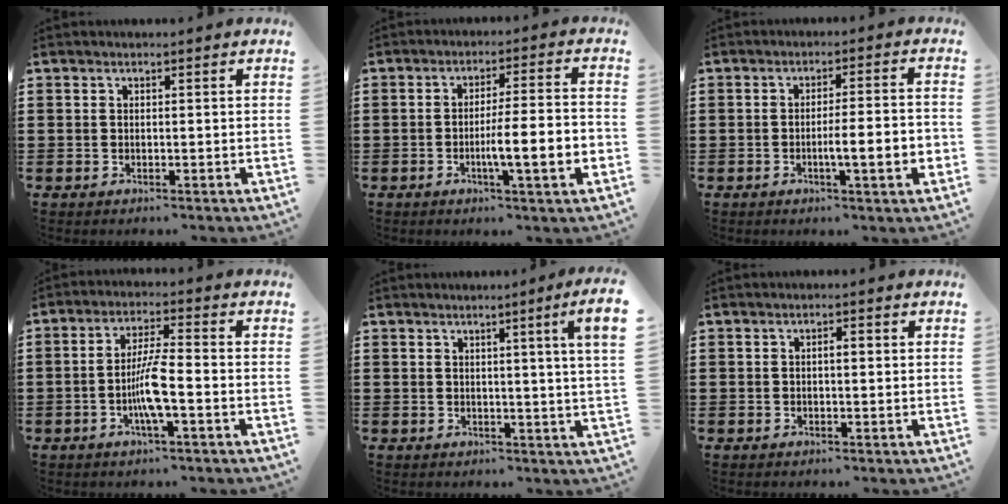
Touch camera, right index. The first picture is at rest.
{"total": 7.8, "force": [-2.2, 0.5, 7.5], "torque": [-0.115, -0.011, -0.041]}
{"total": 6.3, "force": [-1.7, 0.4, 6.0], "torque": [-0.090, -0.009, -0.031]}
{"total": 6.5, "force": [-2.1, 0.6, 6.1], "torque": [-0.125, -0.010, -0.044]}
{"total": 3.4, "force": [1.5, -1.0, 2.9], "torque": [-0.048, -0.012, 0.022]}
{"total": 1.3, "force": [0.0, 0.4, 1.2], "torque": [-0.023, 0.002, -0.001]}